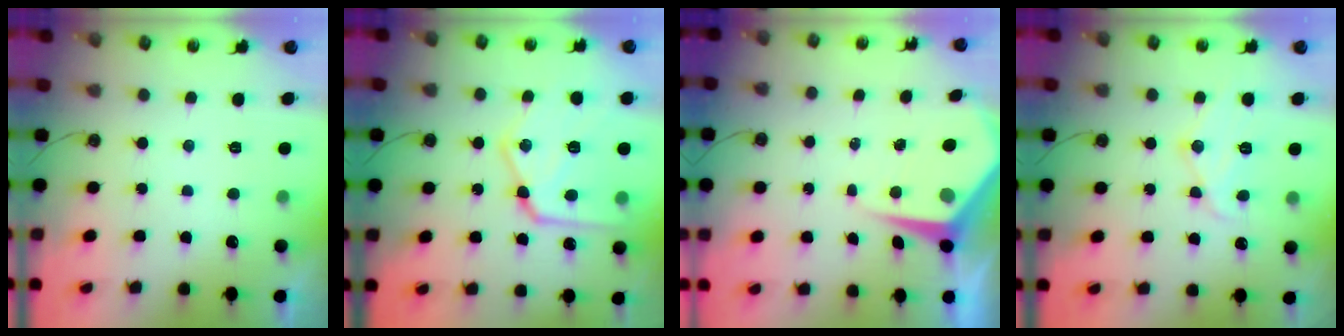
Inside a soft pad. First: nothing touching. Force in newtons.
{"total": 20.2, "press": 20.1, "slide": 1.6}
{"total": 7.0, "press": 6.9, "slide": 0.6}
{"total": 11.8, "press": 11.8, "slide": 1.0}